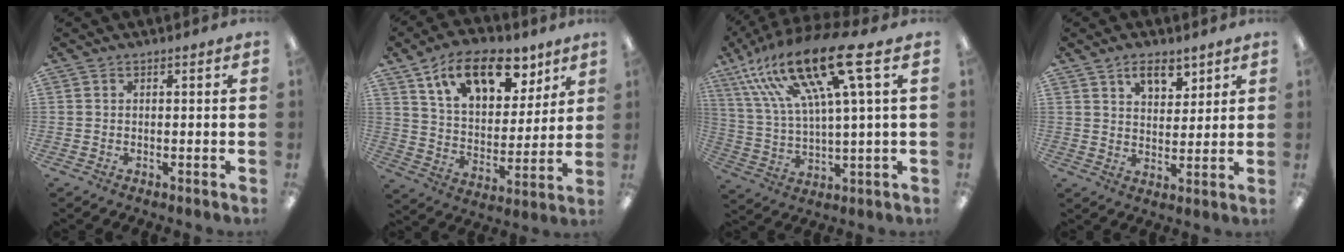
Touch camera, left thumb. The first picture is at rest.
{"total": 17.2, "force": [10.2, 9.2, 10.3], "torque": [-0.161, -0.041, 0.177]}
{"total": 22.1, "force": [12.5, 5.8, 17.3], "torque": [-0.348, -0.058, 0.200]}
{"total": 6.7, "force": [4.7, 3.6, 3.1], "torque": [-0.044, -0.020, 0.083]}